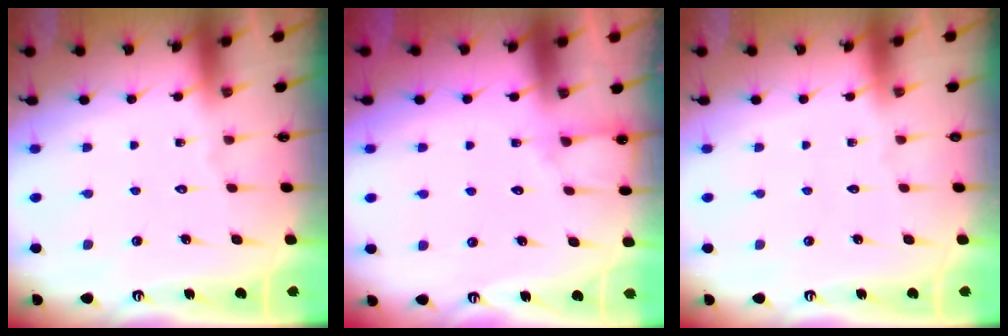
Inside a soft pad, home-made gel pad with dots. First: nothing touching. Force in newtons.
{"total": 5.3, "press": 5.2, "slide": 0.5}
{"total": 0.0}